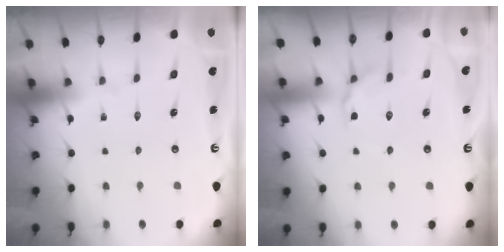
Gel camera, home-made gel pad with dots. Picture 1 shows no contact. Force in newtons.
{"total": 5.1, "press": 4.9, "slide": 1.4}